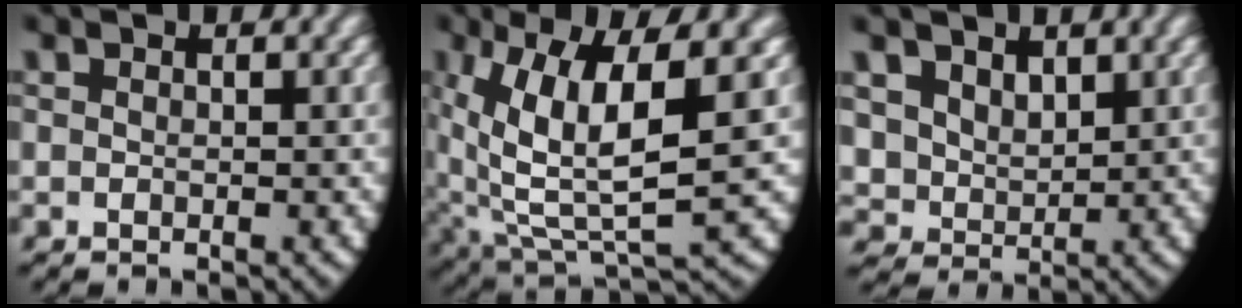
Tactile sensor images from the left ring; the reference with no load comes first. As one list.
[{"total": 11.5, "force": [0.8, 6.9, 9.2], "torque": [-0.186, -0.031, 0.031]}, {"total": 8.4, "force": [1.1, 7.9, 2.4], "torque": [-0.108, -0.050, 0.031]}]